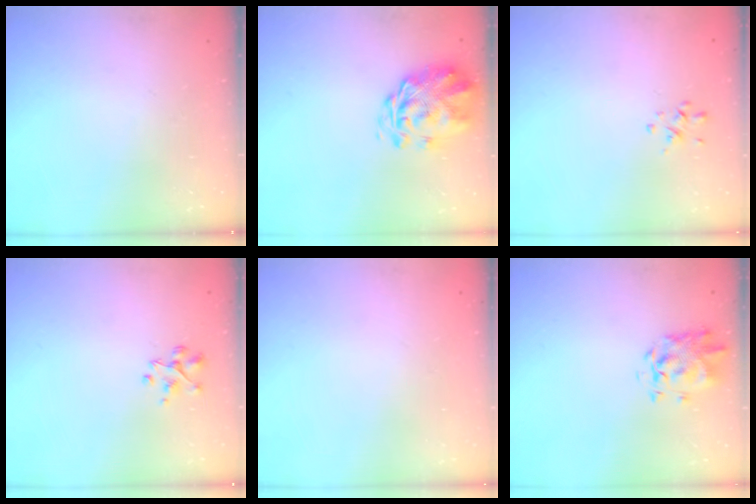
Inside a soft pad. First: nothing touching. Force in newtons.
{"total": 2.9, "press": 2.5, "slide": 1.5}
{"total": 0.6, "press": 0.2, "slide": 0.5}
{"total": 2.6, "press": 2.6, "slide": 0.5}
{"total": 1.8, "press": 1.8, "slide": 0.2}
{"total": 2.1, "press": 2.1, "slide": 0.6}